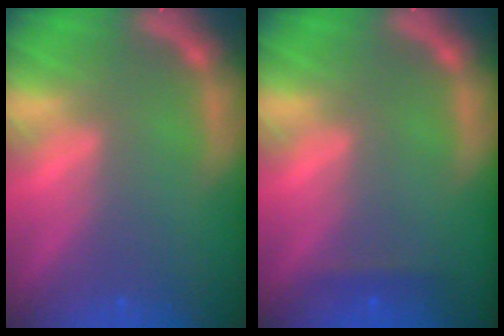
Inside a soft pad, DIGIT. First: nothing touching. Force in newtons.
{"total": 0.9}